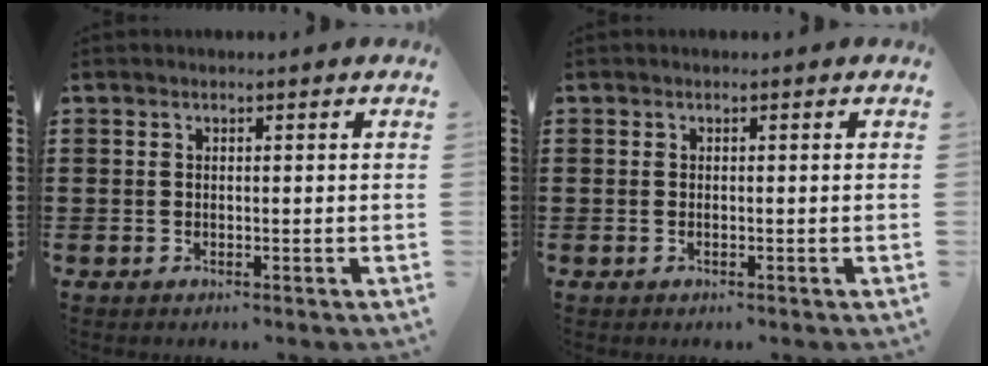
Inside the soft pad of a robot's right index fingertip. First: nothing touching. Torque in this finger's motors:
{"motor_torque": [-0.79, 1.35, -0.02, 0.00]}